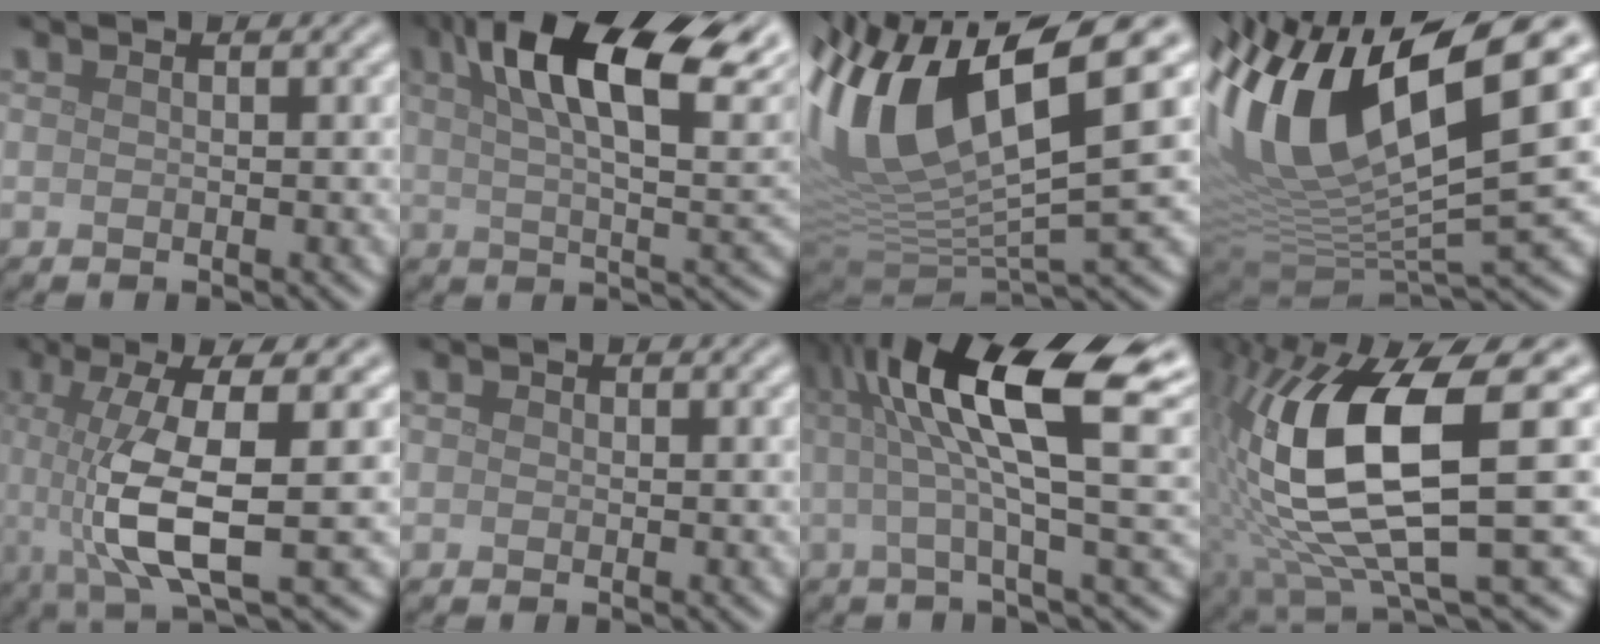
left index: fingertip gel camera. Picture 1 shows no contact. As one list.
[{"total": 13.9, "force": [6.3, 4.7, 11.4], "torque": [-0.165, 0.024, 0.094]}, {"total": 13.9, "force": [4.0, 5.2, 12.3], "torque": [-0.254, 0.007, 0.073]}, {"total": 15.5, "force": [4.5, 6.2, 13.4], "torque": [-0.280, 0.010, 0.076]}, {"total": 8.9, "force": [-0.3, 2.4, 8.5], "torque": [-0.147, -0.001, -0.006]}, {"total": 0.5, "force": [0.0, 0.5, 0.2], "torque": [-0.001, -0.005, -0.003]}, {"total": 12.5, "force": [3.6, 2.6, 11.7], "torque": [-0.177, 0.025, 0.058]}, {"total": 13.2, "force": [1.7, 4.2, 12.4], "torque": [-0.252, -0.016, 0.040]}]